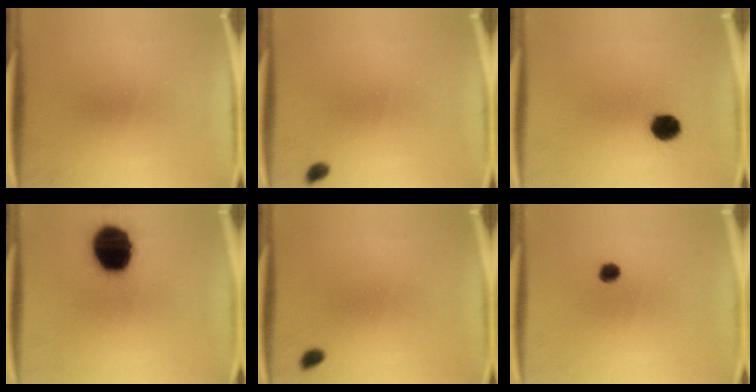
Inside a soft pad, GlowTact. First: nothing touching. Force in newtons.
{"total": 1.3}
{"total": 4.7}
{"total": 18.6}
{"total": 1.3}
{"total": 1.4}